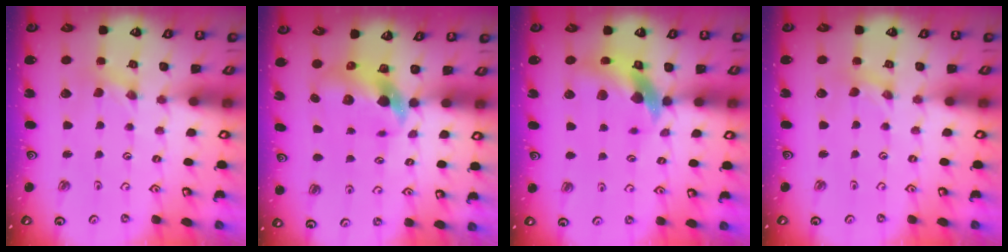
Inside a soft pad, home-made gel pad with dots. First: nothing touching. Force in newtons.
{"total": 7.8, "press": 7.6, "slide": 1.4}
{"total": 11.8, "press": 11.7, "slide": 1.9}
{"total": 0.7, "press": 0.7, "slide": 0.2}